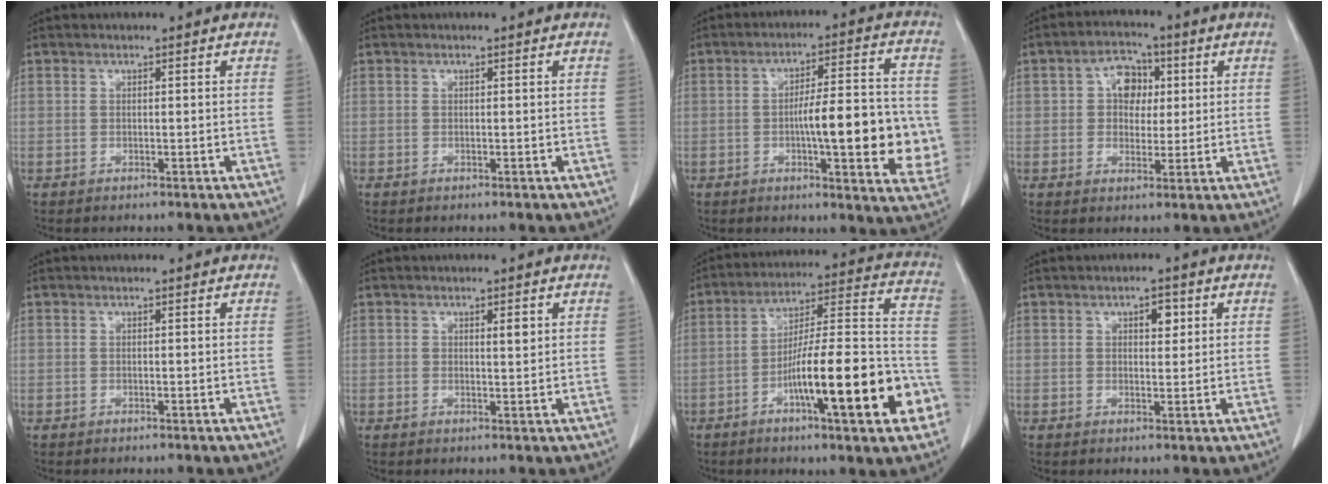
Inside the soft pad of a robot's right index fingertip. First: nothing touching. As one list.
[{"total": 0.0}, {"total": 15.2, "force": [-1.9, 3.2, 14.7], "torque": [-0.198, 0.011, -0.023]}, {"total": 5.8, "force": [1.3, 4.2, 3.7], "torque": [-0.060, 0.019, 0.022]}, {"total": 0.0}, {"total": 1.6, "force": [0.8, 0.5, 1.3], "torque": [-0.018, 0.000, 0.016]}, {"total": 21.0, "force": [-7.9, 2.6, 19.3], "torque": [-0.256, 0.015, -0.114]}, {"total": 2.7, "force": [1.1, 1.3, 2.1], "torque": [-0.028, 0.001, 0.015]}]